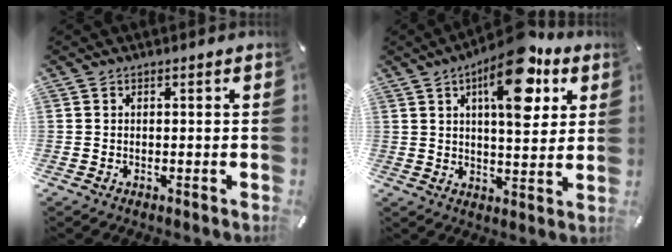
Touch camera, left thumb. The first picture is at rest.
{"total": 16.6, "force": [8.2, 6.6, 12.8], "torque": [-0.193, -0.029, 0.131]}